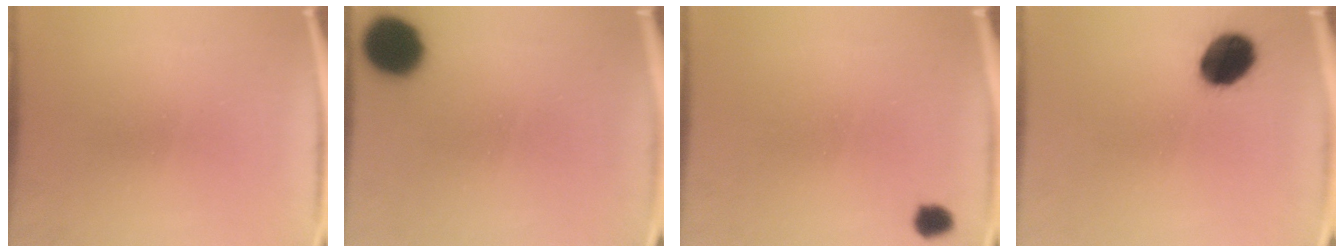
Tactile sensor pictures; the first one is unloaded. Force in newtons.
{"total": 12.0}
{"total": 3.9}
{"total": 10.1}